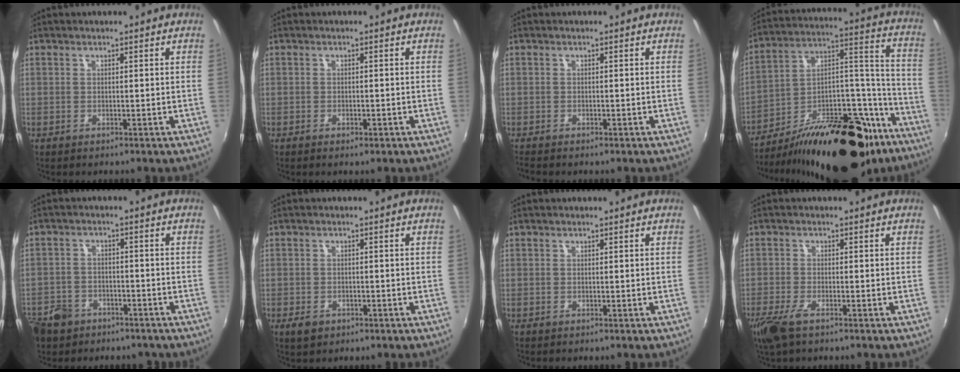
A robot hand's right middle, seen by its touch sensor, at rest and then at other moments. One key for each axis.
{"total": 0.8, "fx": -0.5, "fy": 0.3, "fz": 0.5, "tx": -0.008, "ty": -0.002, "tz": -0.008}
{"total": 1.3, "fx": -1.2, "fy": 0.2, "fz": 0.5, "tx": -0.011, "ty": -0.009, "tz": -0.021}
{"total": 30.9, "fx": -20.8, "fy": 12.8, "fz": 18.9, "tx": -0.269, "ty": 0.037, "tz": -0.294}
{"total": 10.6, "fx": -6.4, "fy": 7.7, "fz": 3.7, "tx": -0.117, "ty": 0.009, "tz": -0.098}
{"total": 3.5, "fx": -1.7, "fy": 2.1, "fz": 2.2, "tx": -0.048, "ty": -0.008, "tz": -0.027}
{"total": 0.0}
{"total": 5.0, "fx": -3.2, "fy": 1.5, "fz": 3.5, "tx": -0.089, "ty": -0.015, "tz": -0.063}